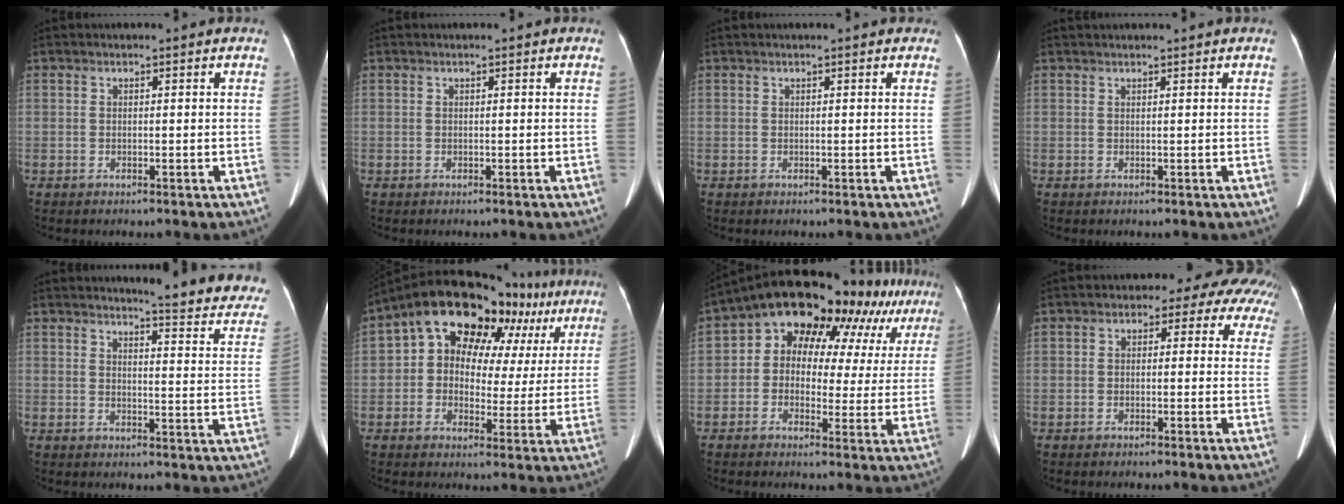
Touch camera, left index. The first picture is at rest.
{"total": 0.0}
{"total": 2.1, "force": [1.7, 0.6, 1.0], "torque": [-0.010, 0.025, 0.014]}
{"total": 2.4, "force": [2.3, -0.1, 0.9], "torque": [-0.007, 0.029, 0.036]}
{"total": 15.9, "force": [14.8, 1.7, 5.6], "torque": [-0.040, -0.080, 0.143]}
{"total": 15.4, "force": [8.1, 9.3, 9.2], "torque": [-0.119, 0.045, 0.103]}
{"total": 14.5, "force": [7.8, 7.2, 9.9], "torque": [-0.142, 0.054, 0.089]}
{"total": 9.1, "force": [5.4, 5.1, 5.1], "torque": [-0.044, 0.040, 0.039]}